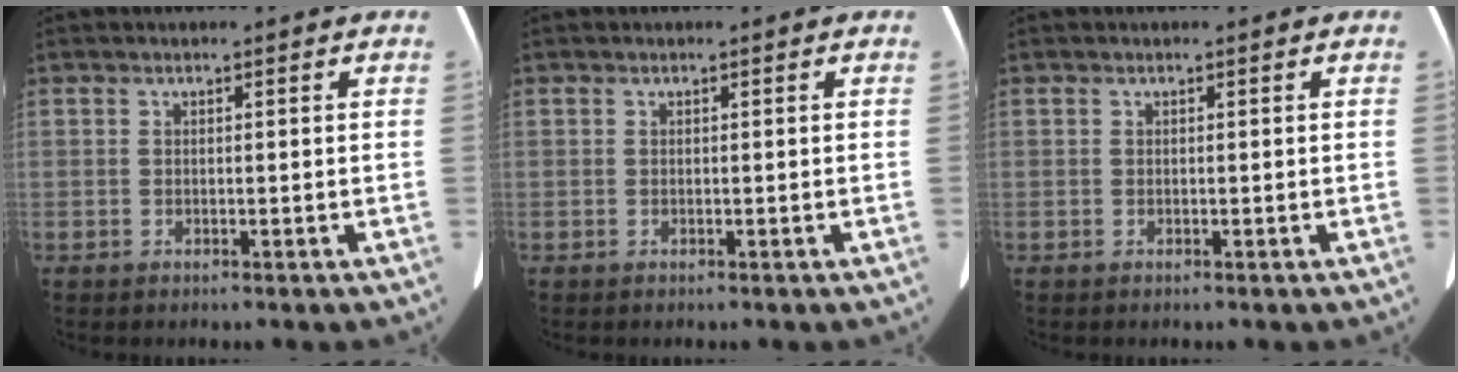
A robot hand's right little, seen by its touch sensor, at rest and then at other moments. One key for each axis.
{"total": 0.0}
{"total": 0.0}